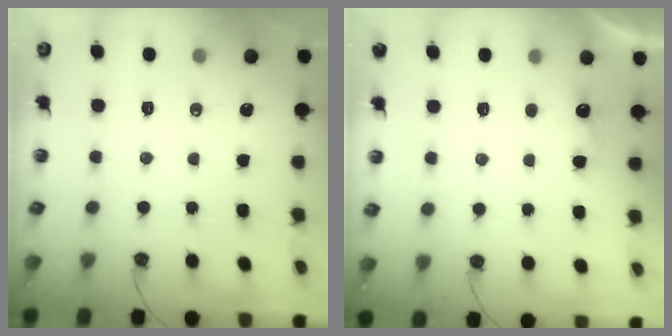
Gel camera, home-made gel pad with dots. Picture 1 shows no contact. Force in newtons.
{"total": 2.1, "press": 1.9, "slide": 0.9}